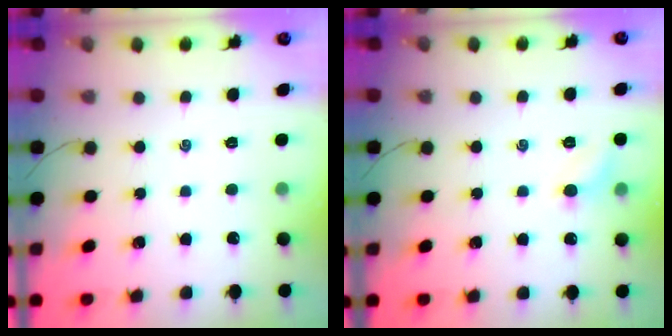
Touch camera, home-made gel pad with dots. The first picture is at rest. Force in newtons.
{"total": 5.5, "press": 5.2, "slide": 1.8}